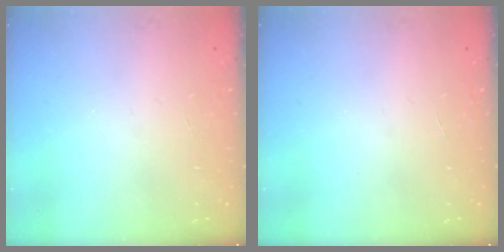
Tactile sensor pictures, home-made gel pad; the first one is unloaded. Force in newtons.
{"total": 0.0}